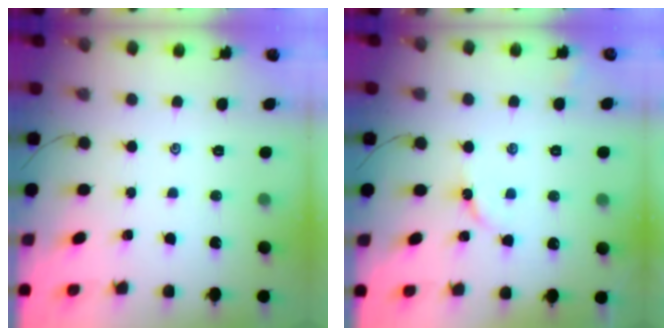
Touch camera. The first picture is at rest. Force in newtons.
{"total": 4.0, "press": 4.0, "slide": 0.5}